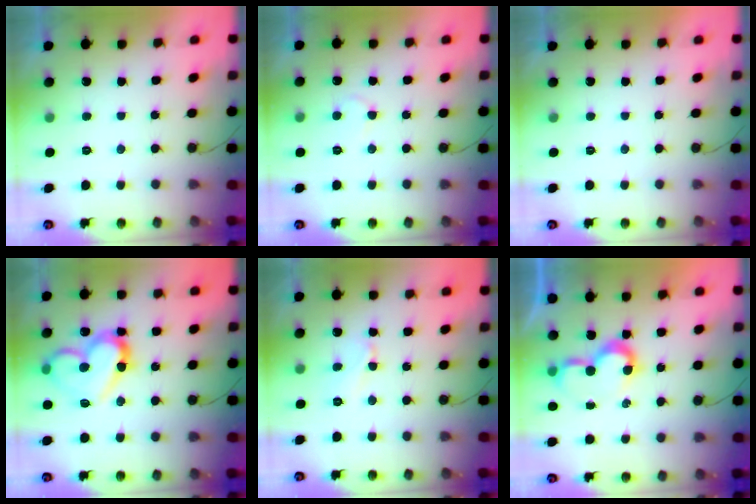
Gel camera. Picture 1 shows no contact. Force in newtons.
{"total": 4.9, "press": 4.9, "slide": 0.5}
{"total": 1.8, "press": 1.8, "slide": 0.1}
{"total": 16.5, "press": 16.5, "slide": 1.1}
{"total": 5.3, "press": 5.3, "slide": 0.6}
{"total": 7.5, "press": 7.4, "slide": 0.9}